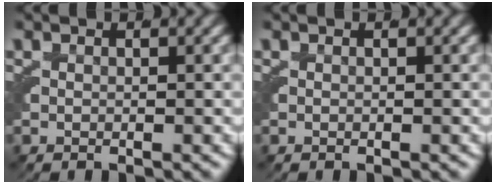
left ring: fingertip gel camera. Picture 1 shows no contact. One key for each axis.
{"total": 0.0}